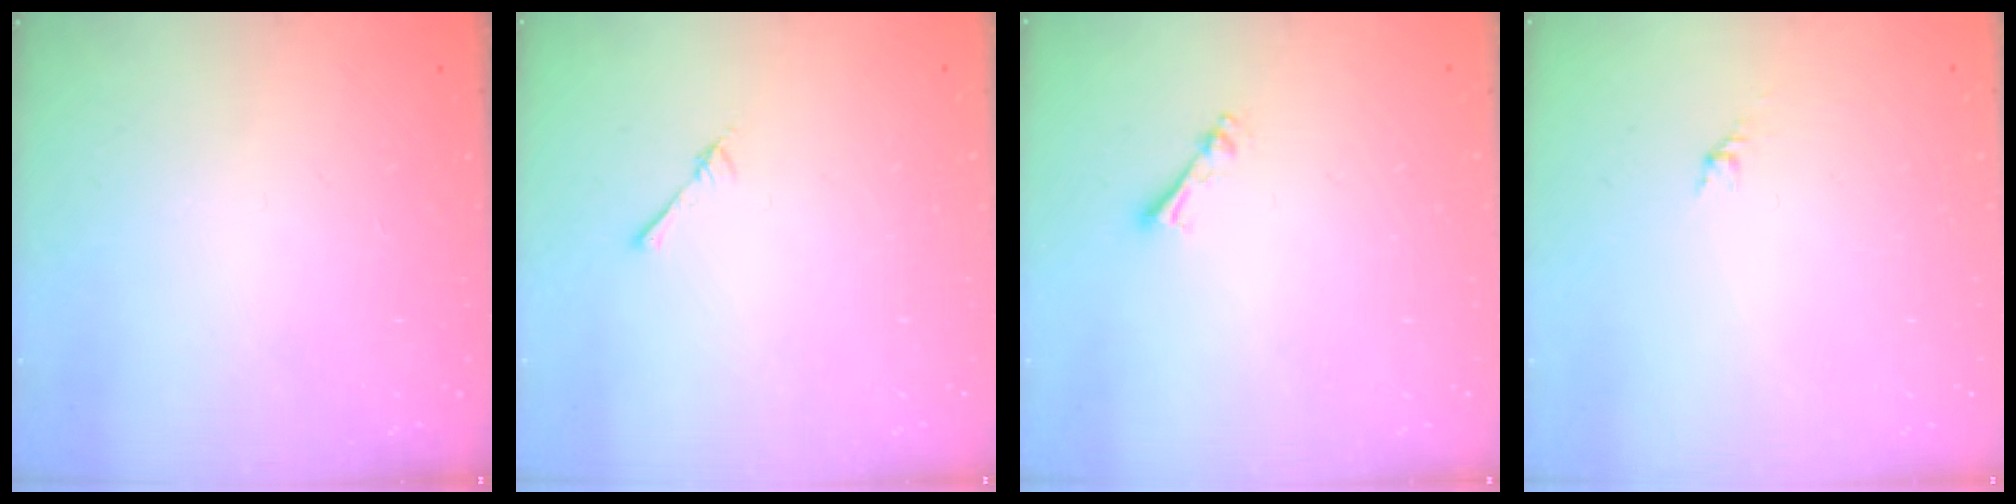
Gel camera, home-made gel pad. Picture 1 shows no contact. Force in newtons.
{"total": 2.4, "press": 2.4, "slide": 0.3}
{"total": 2.5, "press": 2.5, "slide": 0.4}
{"total": 1.7, "press": 1.6, "slide": 0.7}